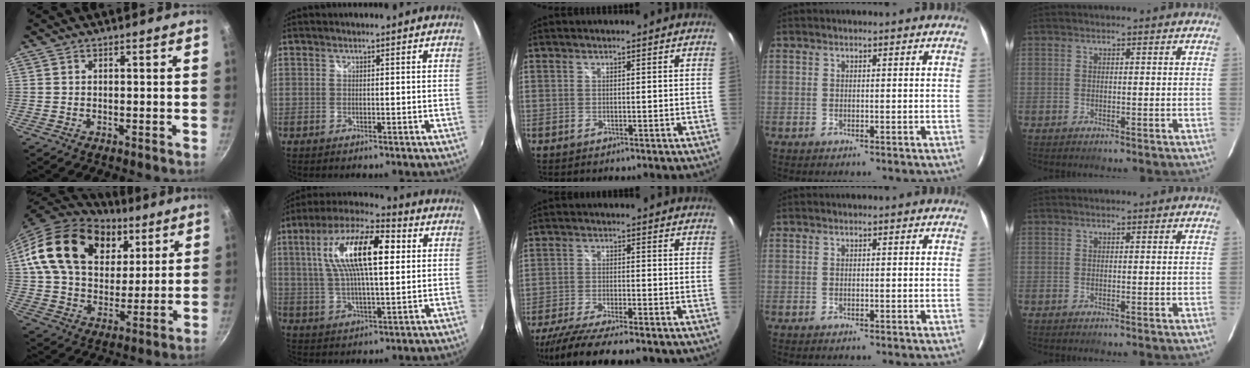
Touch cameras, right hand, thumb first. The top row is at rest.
{"thumb": {"total": 25.0, "force": [10.3, 17.3, 14.8], "torque": [-0.237, -0.008, 0.179]}, "index": {"total": 17.2, "force": [4.5, 5.6, 15.6], "torque": [-0.288, 0.026, 0.073]}, "middle": {"total": 14.2, "force": [-11.4, 2.9, 8.0], "torque": [-0.165, -0.046, -0.184]}}